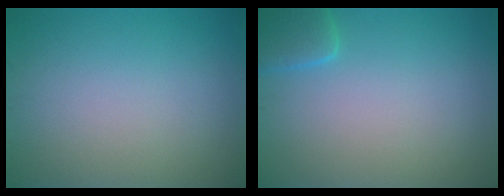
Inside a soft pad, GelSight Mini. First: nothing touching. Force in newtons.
{"total": 2.3, "press": 2.3, "slide": 0.2}